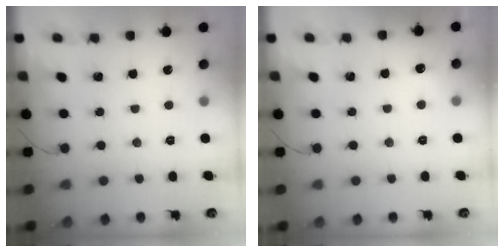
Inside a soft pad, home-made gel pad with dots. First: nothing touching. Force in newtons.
{"total": 11.7, "press": 3.4, "slide": 11.3}